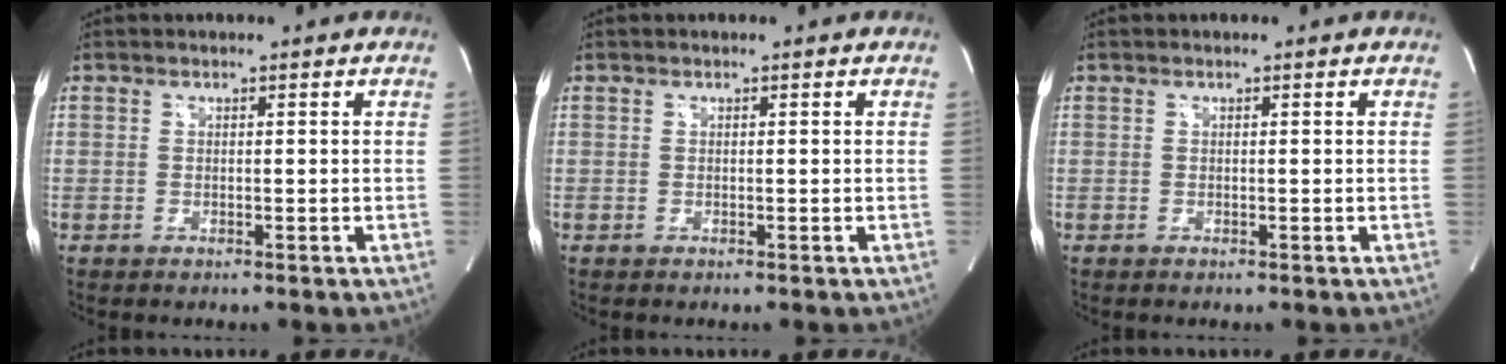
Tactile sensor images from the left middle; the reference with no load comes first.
{"total": 0.0}
{"total": 0.0}